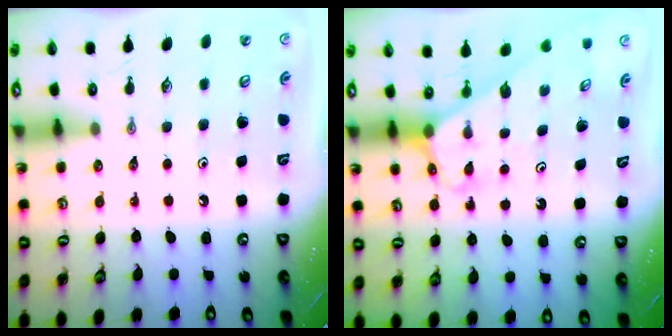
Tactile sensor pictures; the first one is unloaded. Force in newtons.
{"total": 3.0, "press": 3.0, "slide": 0.2}